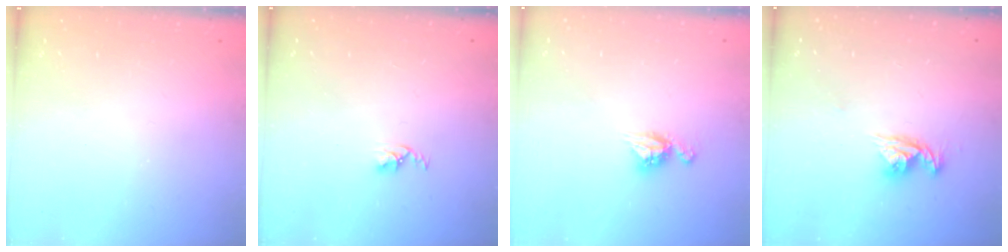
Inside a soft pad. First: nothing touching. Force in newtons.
{"total": 2.5, "press": 2.5, "slide": 0.4}
{"total": 6.9, "press": 6.9, "slide": 0.5}
{"total": 8.3, "press": 8.3, "slide": 0.9}